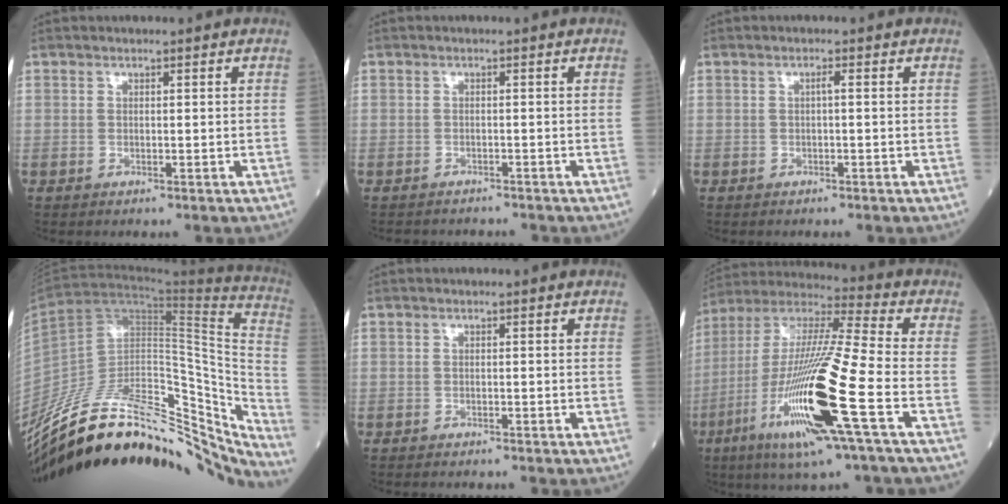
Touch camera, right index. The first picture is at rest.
{"total": 5.3, "force": [-4.6, 2.4, 0.9], "torque": [-0.017, 0.002, -0.062]}
{"total": 1.3, "force": [-0.1, 0.5, 1.2], "torque": [-0.030, 0.001, -0.003]}
{"total": 36.4, "force": [-29.0, 10.9, 19.1], "torque": [-0.280, -0.015, -0.430]}
{"total": 2.2, "force": [-1.8, 0.9, 0.9], "torque": [-0.024, -0.006, -0.023]}
{"total": 24.9, "force": [-8.5, 1.7, 23.3], "torque": [-0.498, -0.045, -0.162]}